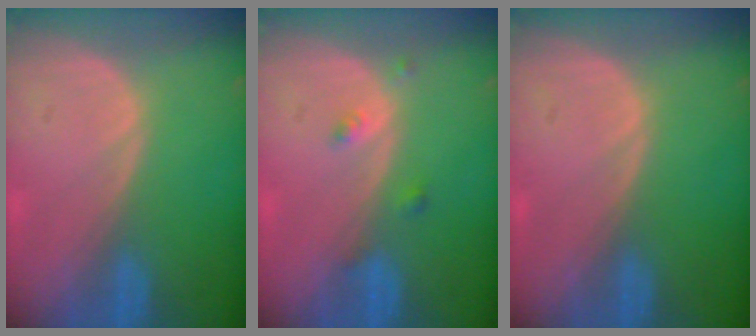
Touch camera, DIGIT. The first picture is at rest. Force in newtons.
{"total": 1.8, "press": 1.8, "slide": 0.1}
{"total": 0.0}